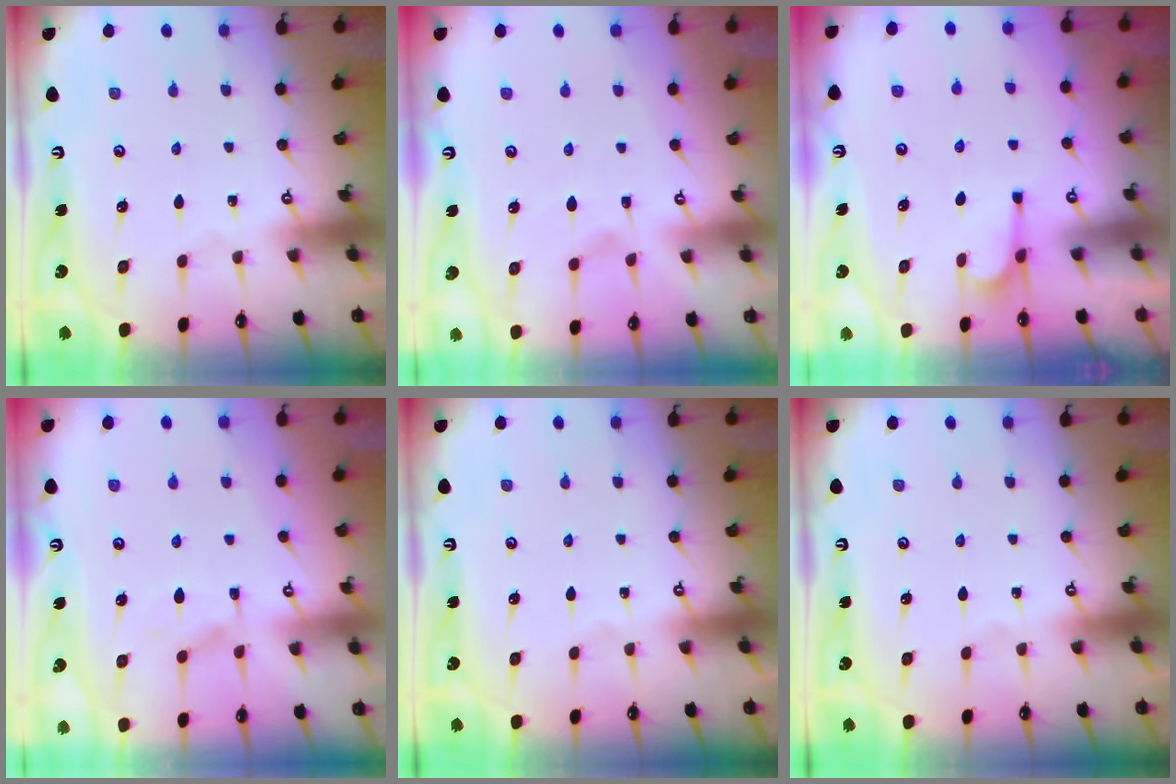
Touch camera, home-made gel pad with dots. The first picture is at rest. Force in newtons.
{"total": 1.5, "press": 0.9, "slide": 1.2}
{"total": 2.8, "press": 2.7, "slide": 0.8}
{"total": 1.4, "press": 0.3, "slide": 1.4}
{"total": 0.0}
{"total": 0.0}